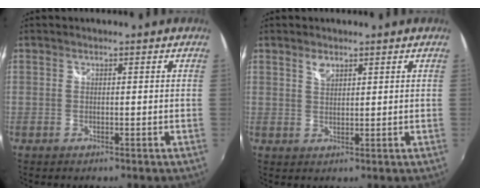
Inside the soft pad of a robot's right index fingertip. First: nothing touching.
{"total": 2.2, "force": [1.5, 1.1, 1.2], "torque": [-0.020, 0.002, 0.027]}